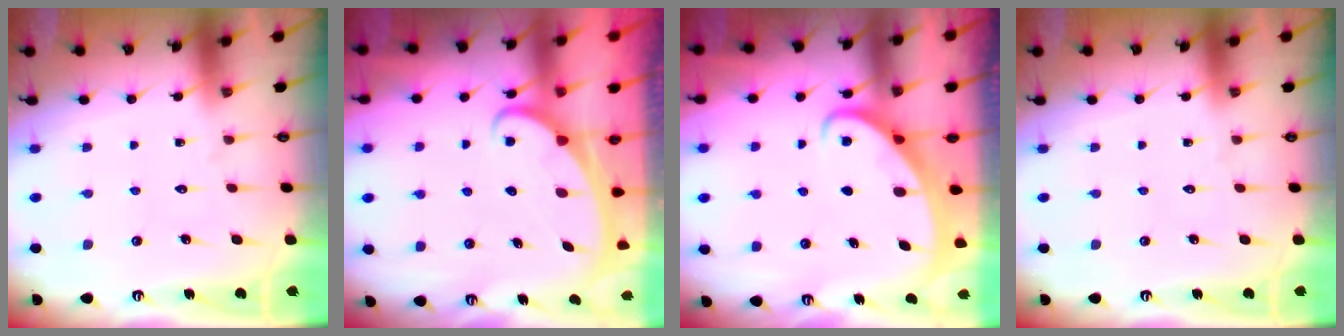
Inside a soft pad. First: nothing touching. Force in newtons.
{"total": 2.2, "press": 2.2, "slide": 0.3}
{"total": 2.5, "press": 2.5, "slide": 0.3}
{"total": 0.0}